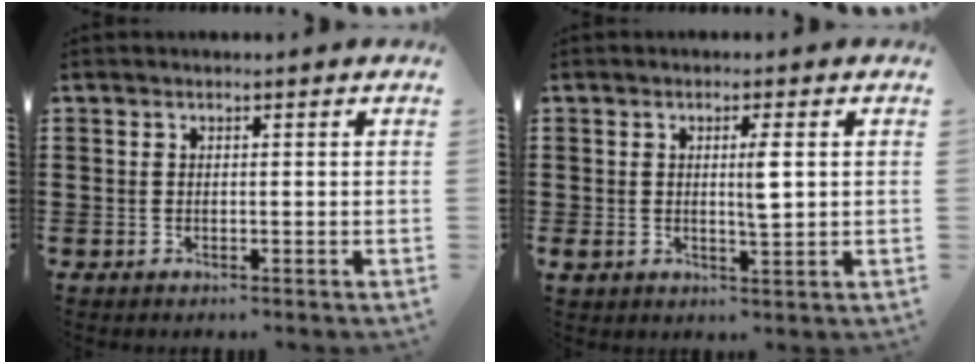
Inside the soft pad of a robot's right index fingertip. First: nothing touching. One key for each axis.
{"total": 3.2, "fx": 0.5, "fy": 0.6, "fz": 3.1, "tx": -0.059, "ty": 0.002, "tz": 0.007}